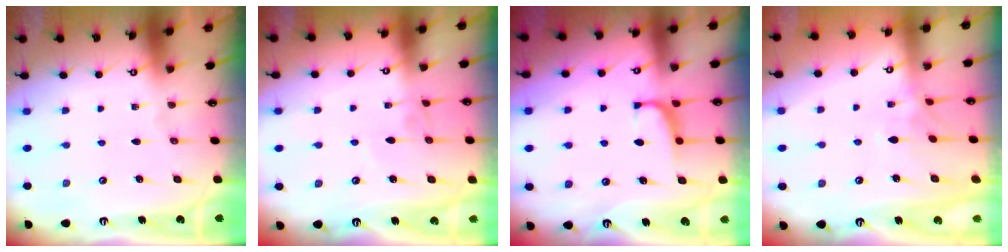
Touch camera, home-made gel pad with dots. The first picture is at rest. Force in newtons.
{"total": 1.6, "press": 1.6, "slide": 0.1}
{"total": 1.4, "press": 1.2, "slide": 0.7}
{"total": 2.8, "press": 2.6, "slide": 0.9}